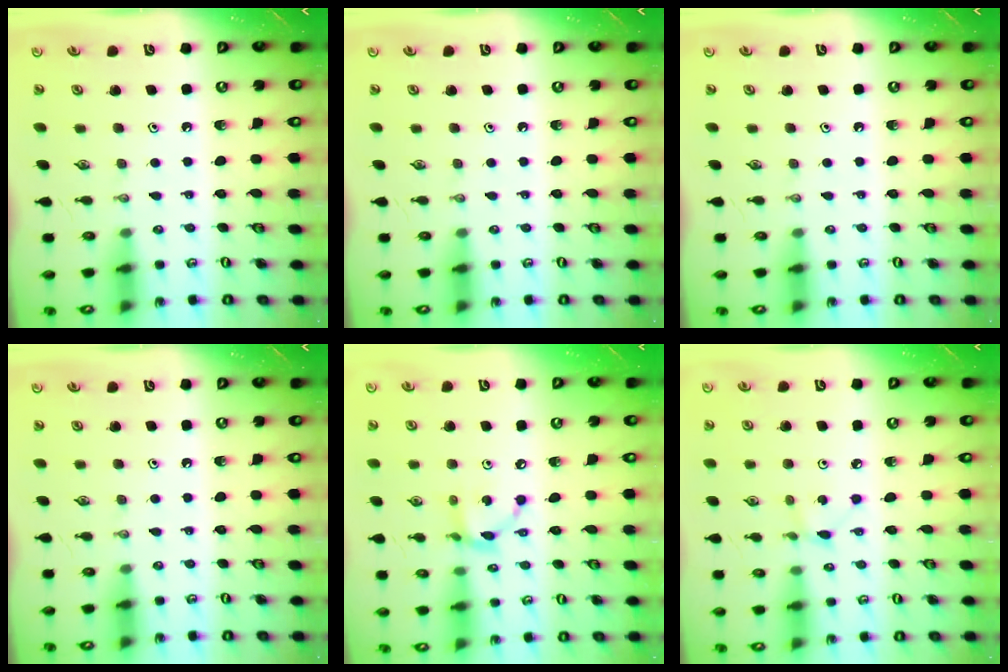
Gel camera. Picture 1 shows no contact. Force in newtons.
{"total": 0.0}
{"total": 0.0}
{"total": 0.0}
{"total": 8.0, "press": 8.0, "slide": 0.3}
{"total": 1.3, "press": 1.3, "slide": 0.1}